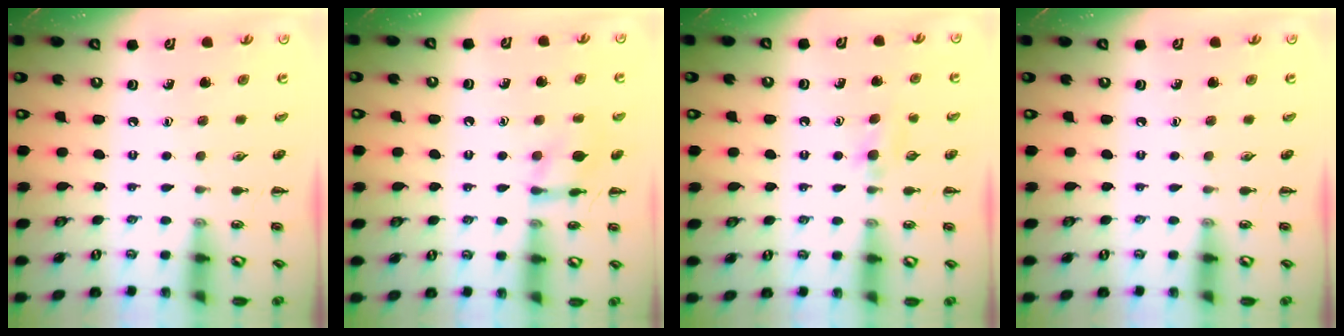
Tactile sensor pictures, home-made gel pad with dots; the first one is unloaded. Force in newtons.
{"total": 9.5, "press": 9.5, "slide": 0.5}
{"total": 5.1, "press": 4.8, "slide": 1.8}
{"total": 0.0}